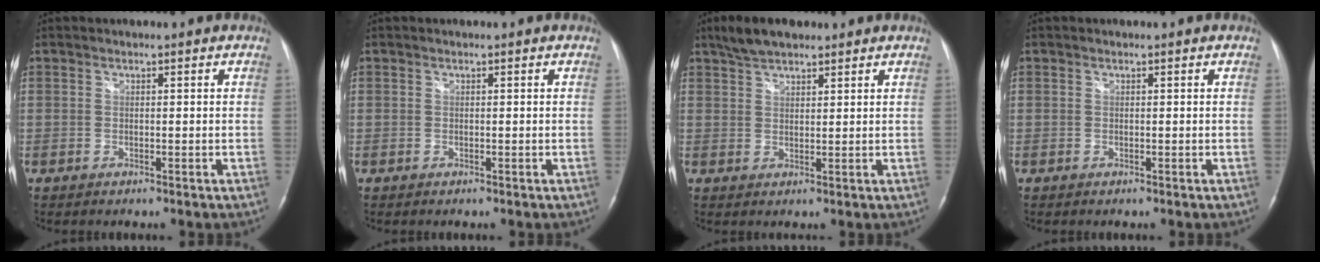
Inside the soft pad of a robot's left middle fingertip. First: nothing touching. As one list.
[{"total": 0.0}, {"total": 5.4, "force": [4.2, 2.0, 2.7], "torque": [-0.059, 0.017, 0.079]}, {"total": 0.0}]